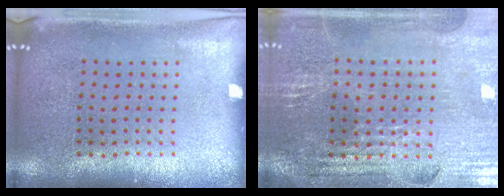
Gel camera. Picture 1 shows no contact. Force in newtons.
{"total": 2.8, "press": 2.8, "slide": 0.5}